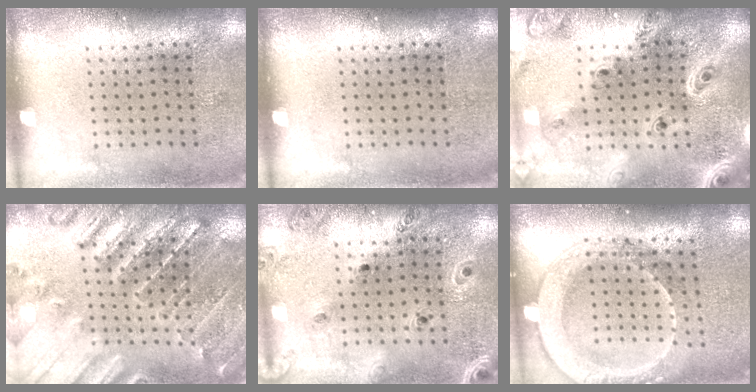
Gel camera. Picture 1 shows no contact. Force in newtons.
{"total": 0.0}
{"total": 3.9, "press": 3.0, "slide": 2.5}
{"total": 1.6, "press": 1.6, "slide": 0.3}
{"total": 0.6, "press": 0.6, "slide": 0.1}
{"total": 2.0, "press": 1.8, "slide": 0.9}